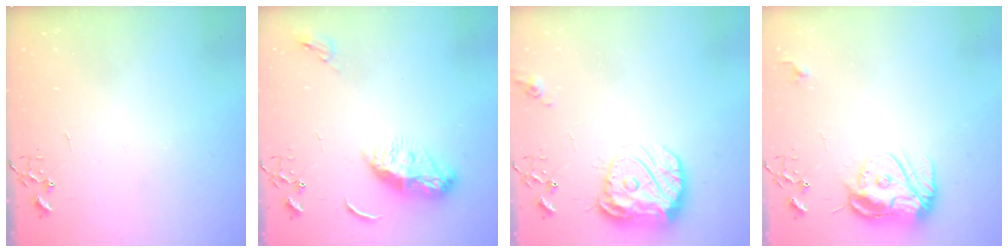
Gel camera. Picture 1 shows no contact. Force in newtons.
{"total": 11.6, "press": 11.6, "slide": 0.3}
{"total": 17.1, "press": 17.0, "slide": 1.5}
{"total": 12.4, "press": 12.4, "slide": 1.4}